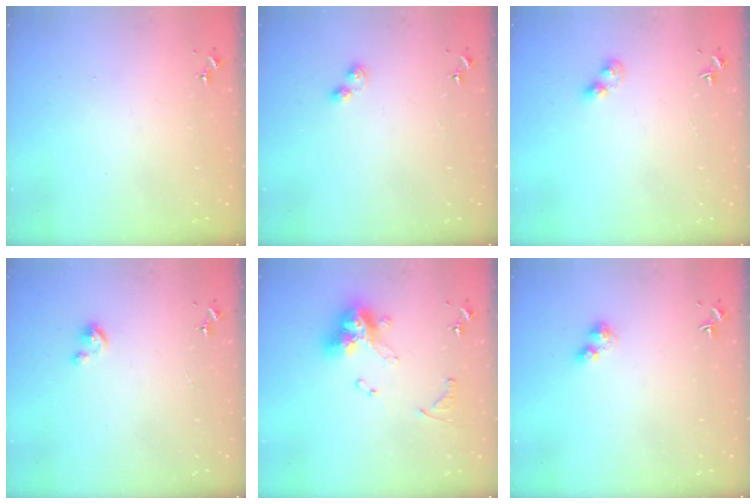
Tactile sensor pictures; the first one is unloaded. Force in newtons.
{"total": 3.2, "press": 3.2, "slide": 0.4}
{"total": 3.4, "press": 3.4, "slide": 0.4}
{"total": 4.6, "press": 4.5, "slide": 0.4}
{"total": 14.6, "press": 14.5, "slide": 1.6}
{"total": 2.9, "press": 2.9, "slide": 0.7}